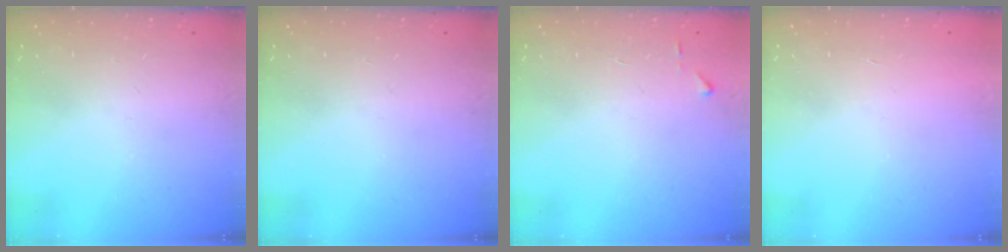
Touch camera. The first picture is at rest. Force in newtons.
{"total": 0.0}
{"total": 3.7, "press": 3.7, "slide": 0.4}
{"total": 1.8, "press": 1.8, "slide": 0.1}